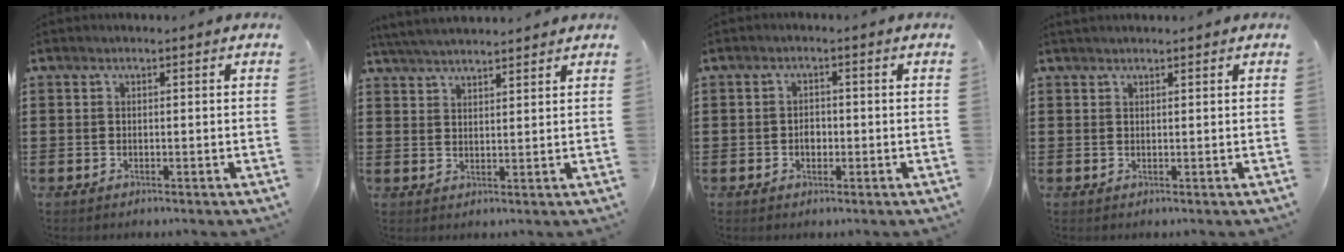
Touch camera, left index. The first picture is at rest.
{"total": 3.9, "force": [3.8, 0.0, 0.9], "torque": [-0.028, -0.009, 0.070]}
{"total": 1.8, "force": [-0.3, 1.2, 1.3], "torque": [-0.028, 0.005, -0.006]}
{"total": 0.8, "force": [0.8, 0.1, 0.2], "torque": [-0.005, 0.000, 0.016]}